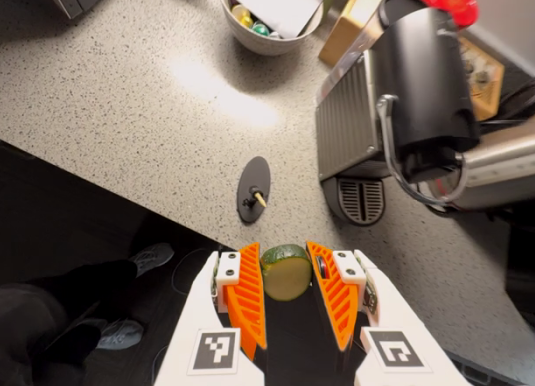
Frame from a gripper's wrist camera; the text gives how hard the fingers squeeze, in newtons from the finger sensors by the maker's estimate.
{"total": 10.8, "left": 11.1, "right": 10.5}